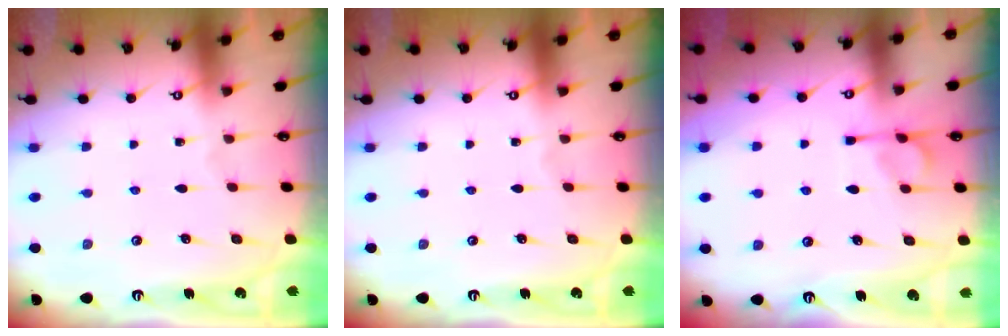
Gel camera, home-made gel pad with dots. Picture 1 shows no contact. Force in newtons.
{"total": 0.0}
{"total": 7.2, "press": 7.1, "slide": 0.9}